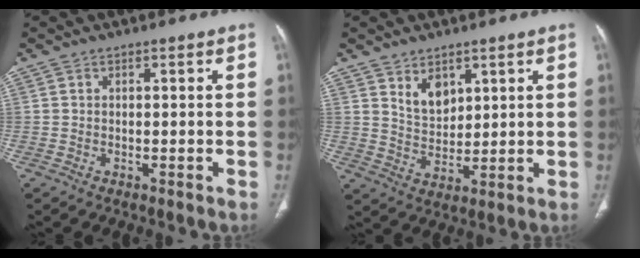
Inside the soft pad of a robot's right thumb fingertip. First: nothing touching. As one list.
[{"total": 5.7, "force": [3.3, 3.5, 3.1], "torque": [-0.034, -0.031, 0.068]}]